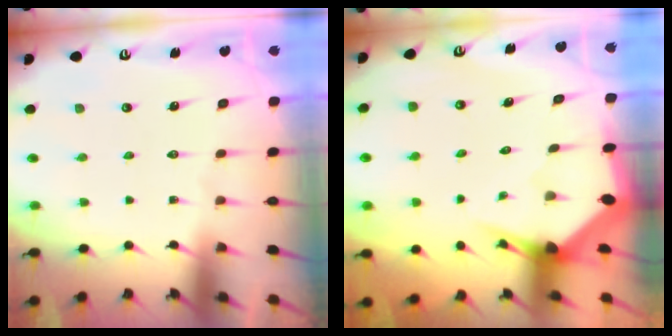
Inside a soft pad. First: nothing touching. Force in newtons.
{"total": 3.6, "press": 3.6, "slide": 0.2}